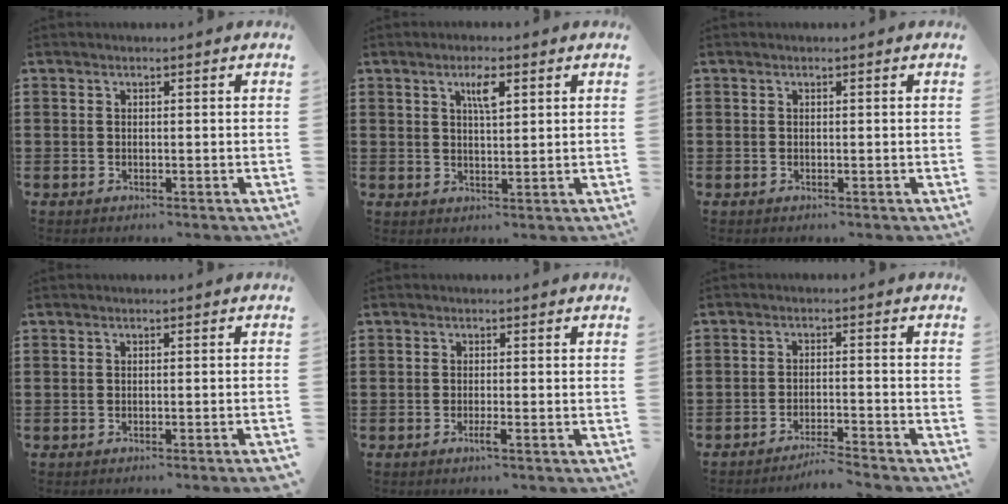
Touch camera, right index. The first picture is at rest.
{"total": 3.8, "force": [1.8, 1.0, 3.2], "torque": [-0.053, 0.002, 0.024]}
{"total": 0.0}
{"total": 1.0, "force": [-0.8, -0.2, 0.6], "torque": [-0.011, -0.002, -0.015]}
{"total": 1.4, "force": [-0.8, 0.0, 1.2], "torque": [-0.027, -0.005, -0.017]}
{"total": 3.4, "force": [-3.3, -0.6, 0.7], "torque": [-0.015, -0.007, -0.067]}